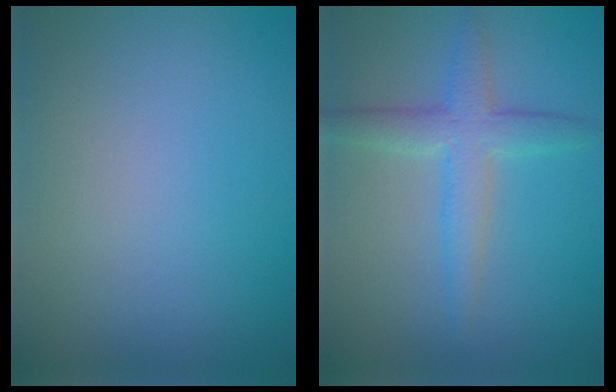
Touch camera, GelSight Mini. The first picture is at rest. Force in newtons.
{"total": 3.7, "press": 3.7, "slide": 0.1}